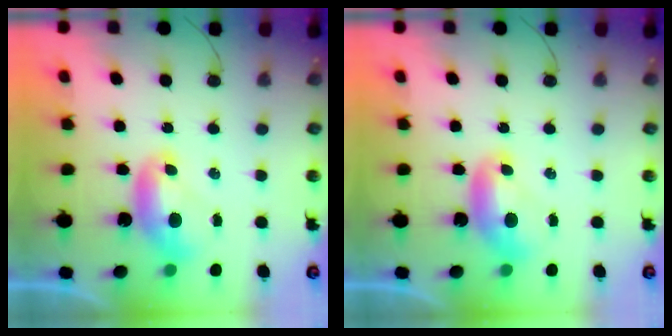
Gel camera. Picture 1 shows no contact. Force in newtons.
{"total": 0.0}